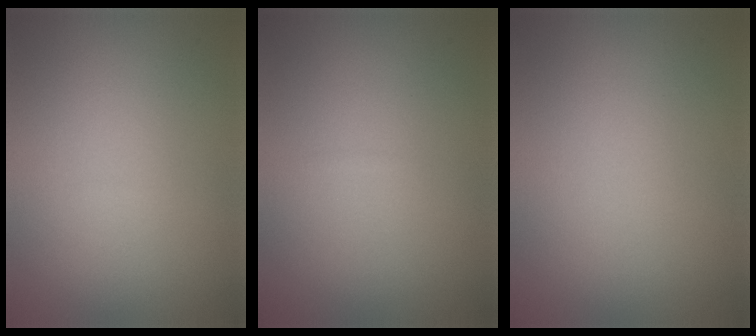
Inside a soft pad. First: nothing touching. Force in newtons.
{"total": 0.0}
{"total": 0.0}